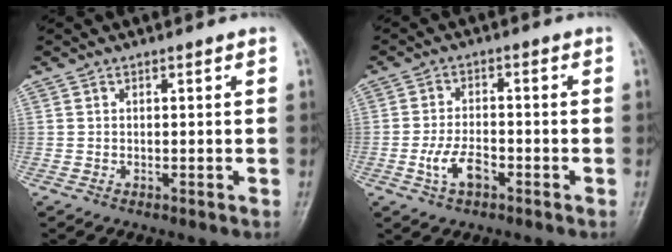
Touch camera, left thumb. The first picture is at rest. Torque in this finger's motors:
{"motor_torque": [-0.27, 0.74, 0.69, 0.21, 0.08]}